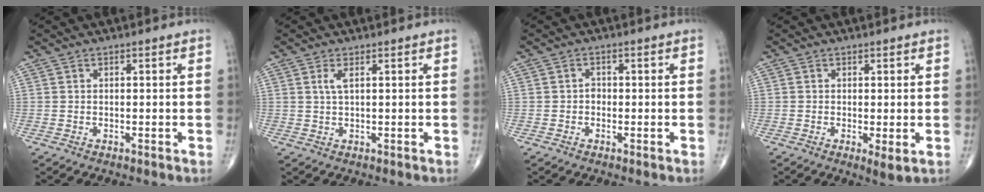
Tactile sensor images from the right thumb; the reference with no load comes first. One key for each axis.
{"total": 1.7, "fx": 0.7, "fy": 0.3, "fz": 1.5, "tx": -0.041, "ty": 0.002, "tz": 0.017}
{"total": 1.1, "fx": -0.3, "fy": 0.9, "fz": 0.6, "tx": 0.000, "ty": 0.005, "tz": -0.009}
{"total": 2.7, "fx": -0.4, "fy": 0.6, "fz": 2.6, "tx": -0.043, "ty": -0.012, "tz": -0.008}